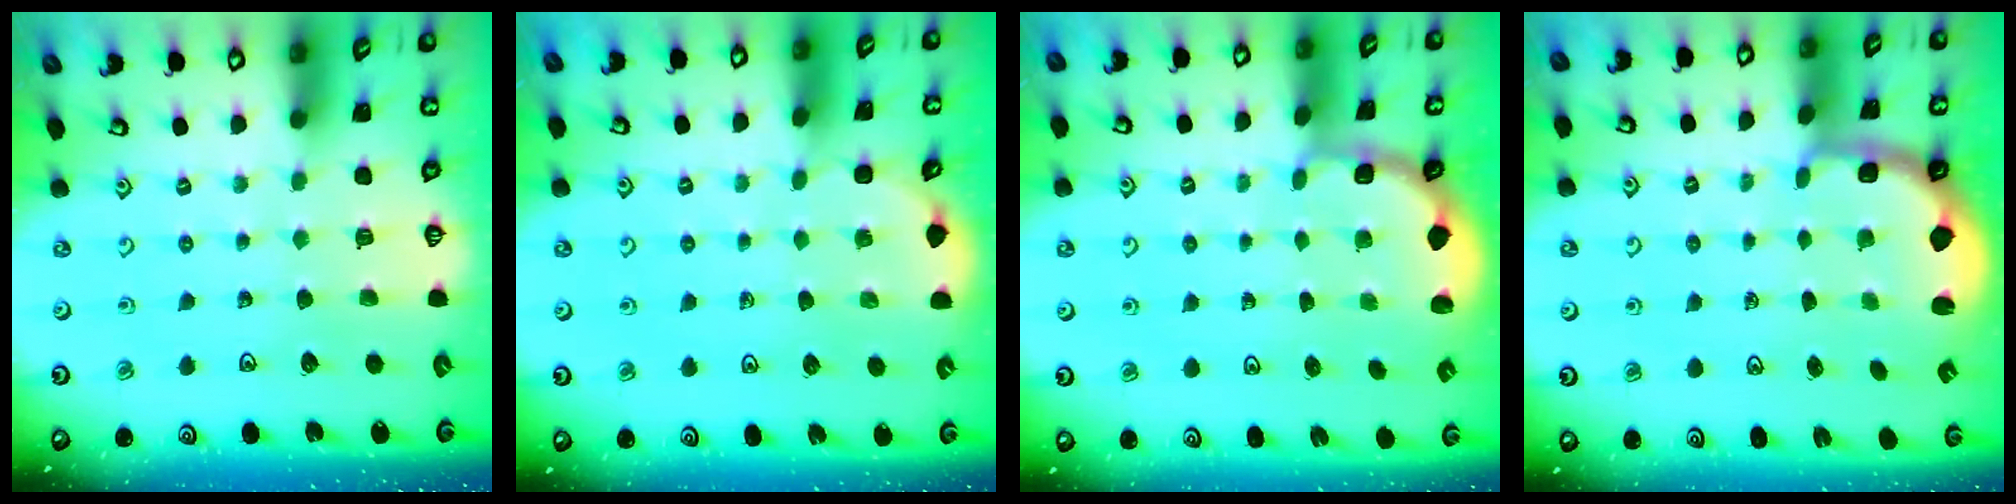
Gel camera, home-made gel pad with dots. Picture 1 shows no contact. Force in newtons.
{"total": 1.7, "press": 1.6, "slide": 0.1}
{"total": 1.8, "press": 1.6, "slide": 0.7}
{"total": 2.1, "press": 1.4, "slide": 1.6}